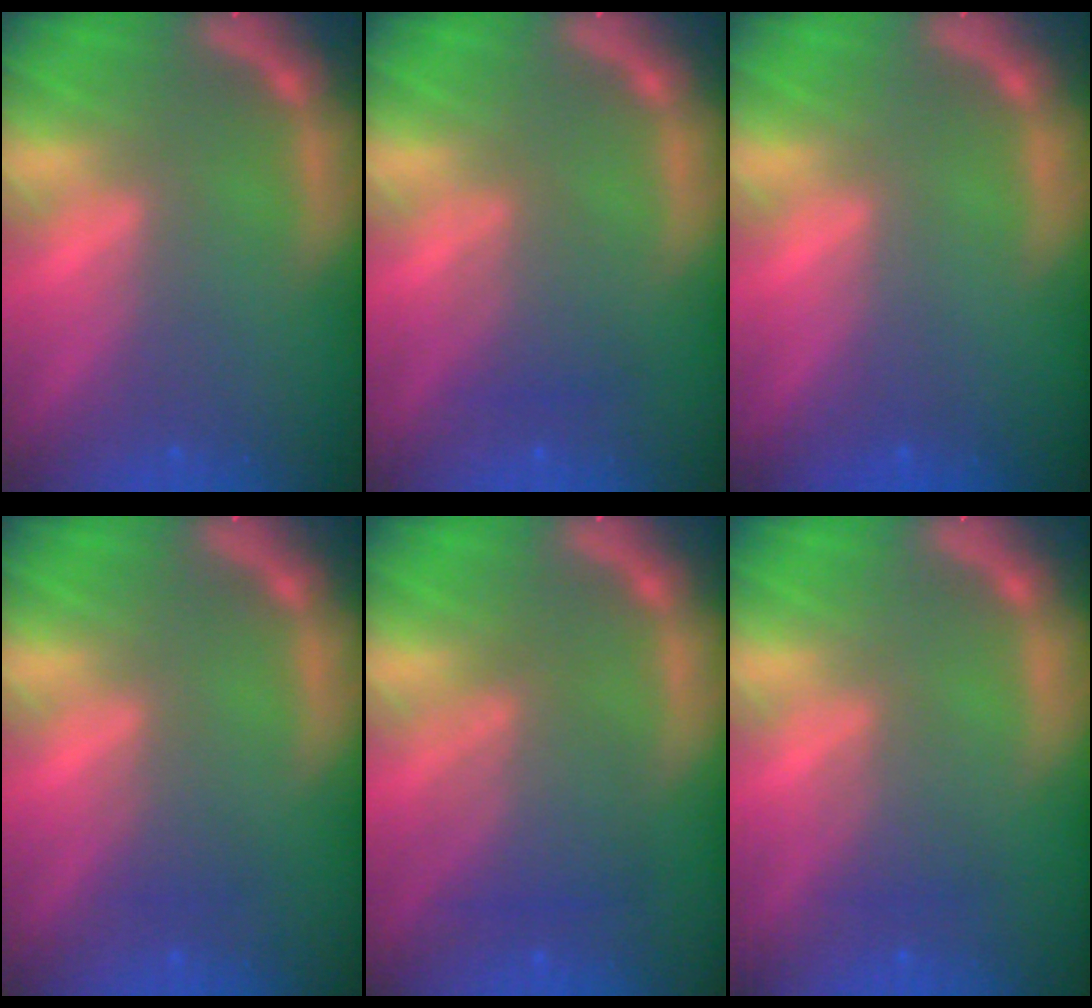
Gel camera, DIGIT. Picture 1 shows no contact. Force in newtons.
{"total": 2.5}
{"total": 0.0}
{"total": 1.5}
{"total": 4.5}
{"total": 2.0}